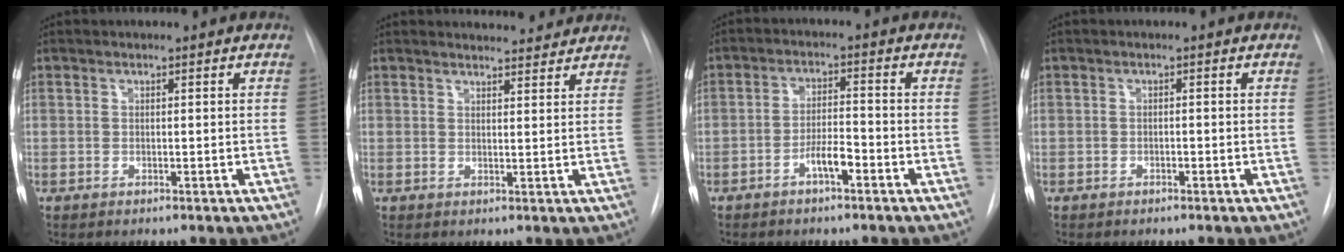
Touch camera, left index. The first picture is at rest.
{"total": 3.5, "force": [3.4, 0.7, 0.6], "torque": [-0.007, 0.008, 0.032]}
{"total": 4.8, "force": [-3.9, 0.6, 2.7], "torque": [-0.049, 0.003, -0.066]}
{"total": 1.9, "force": [-1.9, -0.1, -0.1], "torque": [0.001, -0.004, -0.032]}